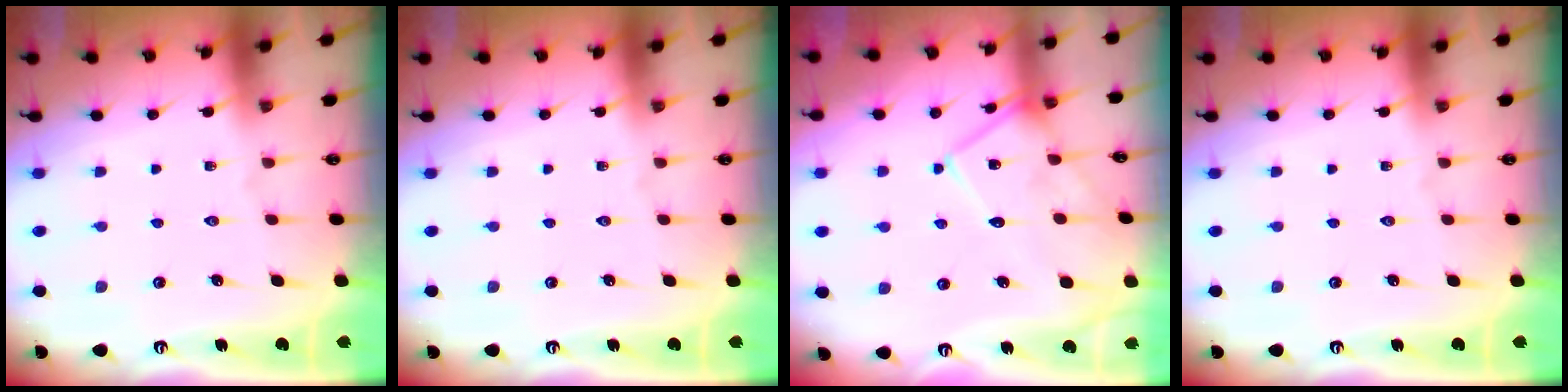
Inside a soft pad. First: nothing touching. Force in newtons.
{"total": 0.0}
{"total": 11.8, "press": 11.8, "slide": 0.5}
{"total": 0.0}